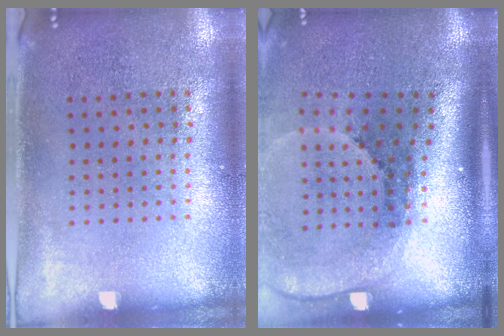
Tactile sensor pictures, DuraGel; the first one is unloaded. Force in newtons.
{"total": 2.6, "press": 1.8, "slide": 1.9}